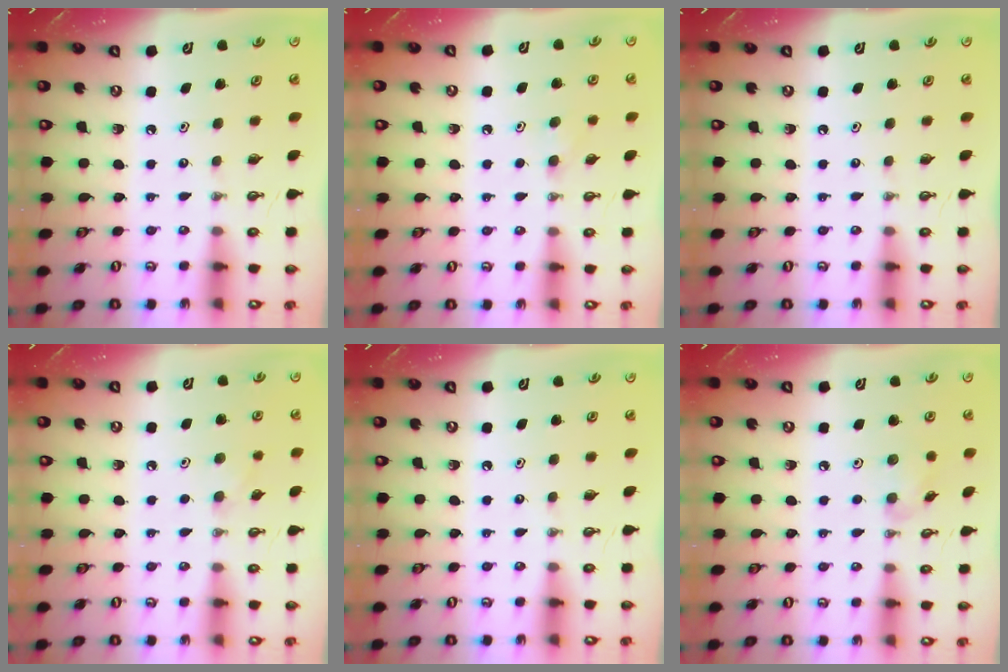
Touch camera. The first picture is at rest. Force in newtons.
{"total": 3.9, "press": 3.6, "slide": 1.3}
{"total": 0.0}
{"total": 6.4, "press": 5.7, "slide": 2.9}
{"total": 0.0}
{"total": 5.6, "press": 5.6, "slide": 0.6}